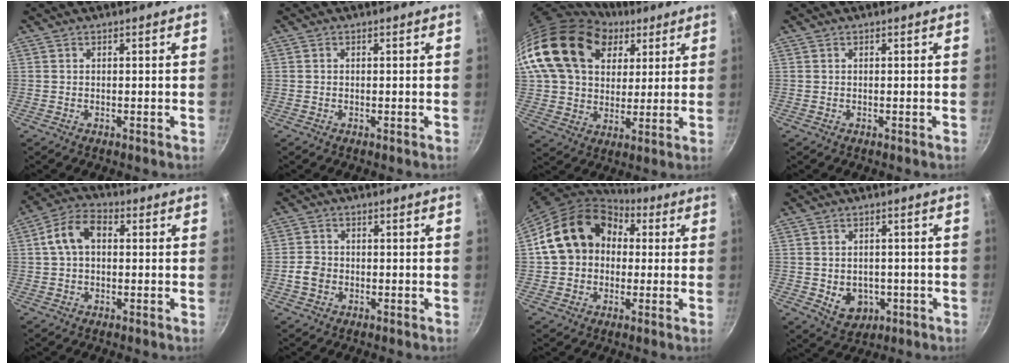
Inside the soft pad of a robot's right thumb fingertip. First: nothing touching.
{"total": 0.0}
{"total": 22.3, "force": [9.2, 16.2, 12.3], "torque": [-0.201, -0.002, 0.162]}
{"total": 0.0}
{"total": 8.3, "force": [0.9, 5.6, 6.0], "torque": [-0.100, 0.028, 0.004]}
{"total": 3.6, "force": [-1.1, 3.0, 1.6], "torque": [-0.025, 0.017, -0.024]}
{"total": 17.4, "force": [2.7, 14.1, 9.8], "torque": [-0.147, 0.043, 0.037]}
{"total": 6.9, "force": [-1.6, 5.5, 3.9], "torque": [-0.034, 0.006, -0.010]}